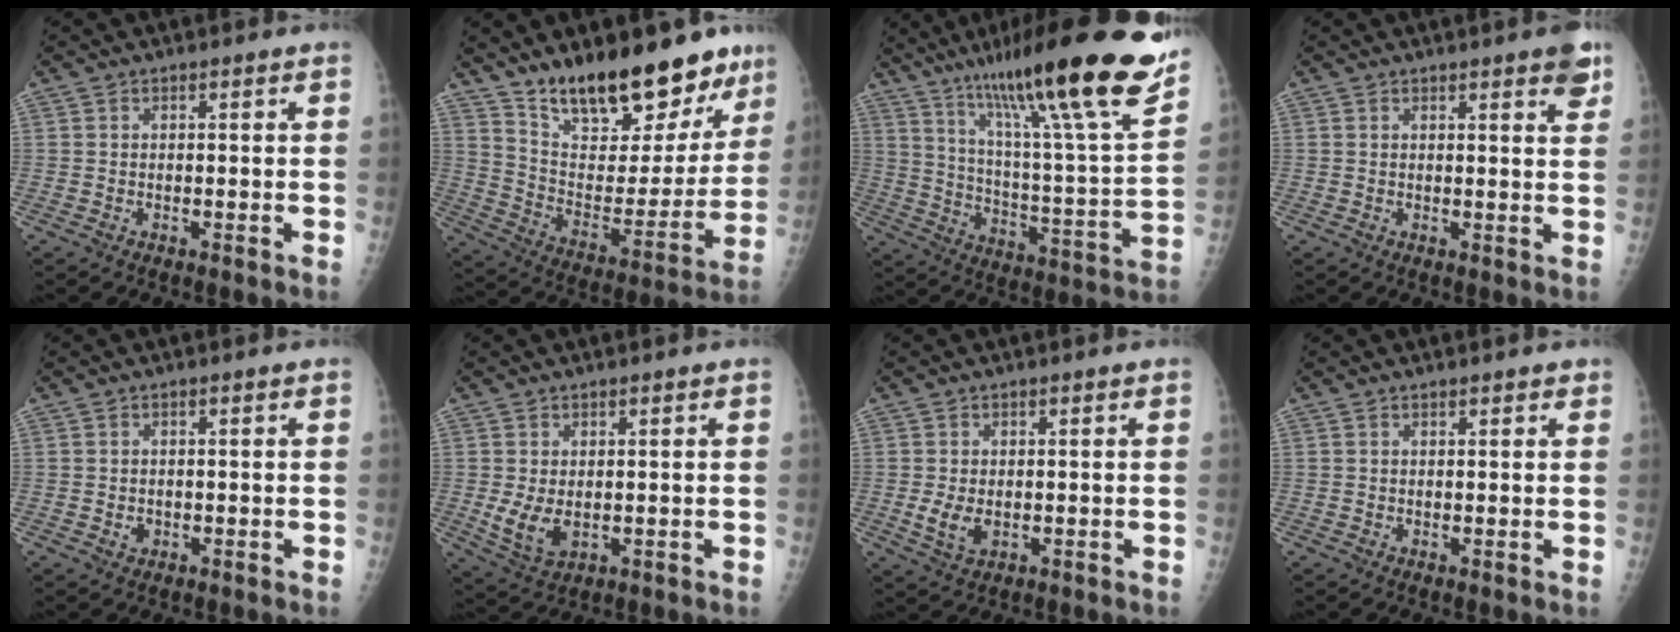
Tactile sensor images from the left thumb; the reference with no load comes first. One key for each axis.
{"total": 23.4, "fx": 17.3, "fy": 9.4, "fz": 12.7, "tx": -0.143, "ty": -0.096, "tz": 0.279}
{"total": 28.8, "fx": 19.5, "fy": 2.8, "fz": 21.1, "tx": -0.320, "ty": -0.065, "tz": 0.306}
{"total": 4.4, "fx": 2.6, "fy": 0.9, "fz": 3.4, "tx": -0.033, "ty": -0.010, "tz": 0.028}
{"total": 1.3, "fx": -0.2, "fy": 1.1, "fz": 0.7, "tx": -0.006, "ty": 0.001, "tz": 0.001}
{"total": 5.6, "fx": 0.0, "fy": 3.3, "fz": 4.5, "tx": -0.080, "ty": -0.012, "tz": 0.013}
{"total": 3.9, "fx": -0.4, "fy": 2.4, "fz": 3.1, "tx": -0.060, "ty": -0.009, "tz": -0.001}
{"total": 1.5, "fx": 1.2, "fy": 0.5, "fz": 0.8, "tx": -0.007, "ty": -0.003, "tz": 0.014}